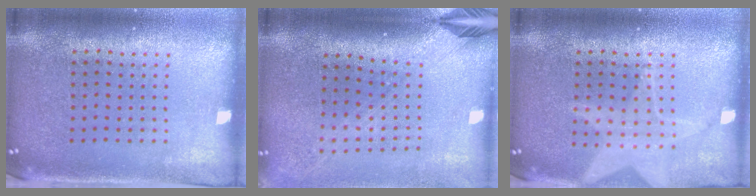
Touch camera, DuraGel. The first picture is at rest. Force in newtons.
{"total": 2.3, "press": 1.7, "slide": 1.6}
{"total": 1.3, "press": 1.3, "slide": 0.1}